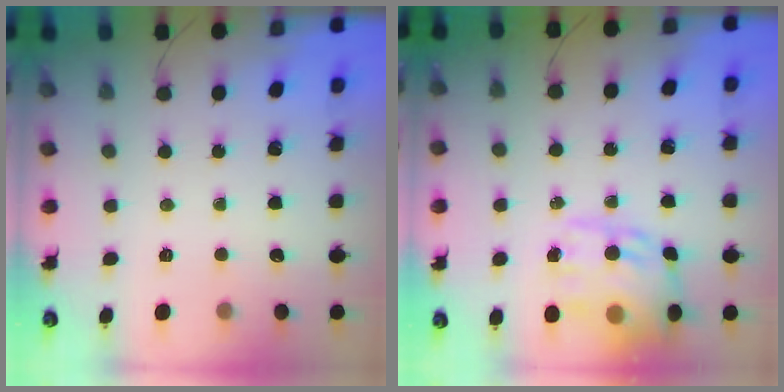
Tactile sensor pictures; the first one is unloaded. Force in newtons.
{"total": 16.6, "press": 16.1, "slide": 4.2}